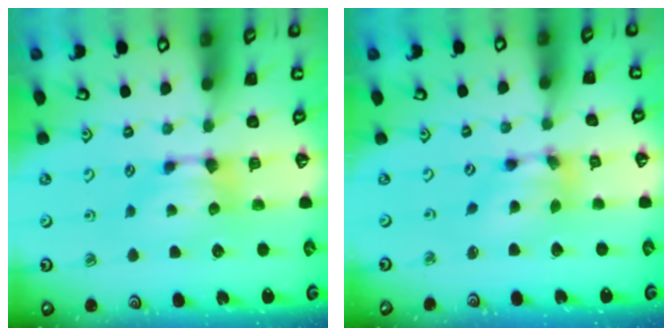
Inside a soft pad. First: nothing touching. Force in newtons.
{"total": 5.3, "press": 4.9, "slide": 2.1}